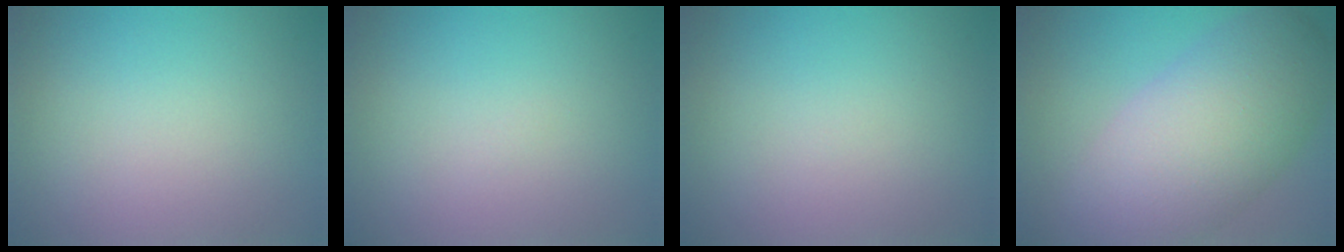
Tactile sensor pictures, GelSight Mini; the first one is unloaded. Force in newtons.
{"total": 0.0}
{"total": 0.0}
{"total": 10.1, "press": 10.0, "slide": 0.9}